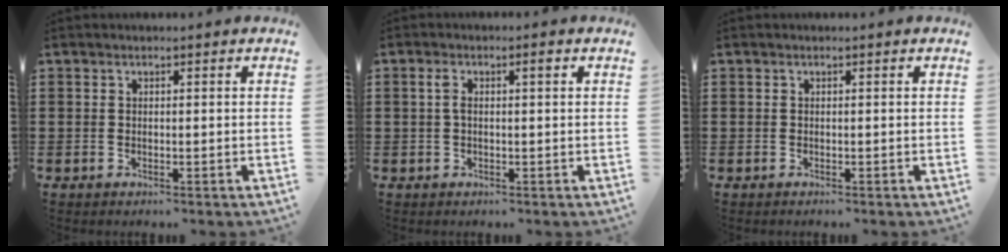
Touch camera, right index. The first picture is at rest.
{"total": 2.2, "force": [0.3, 0.5, 2.1], "torque": [-0.041, 0.003, 0.003]}
{"total": 0.0}